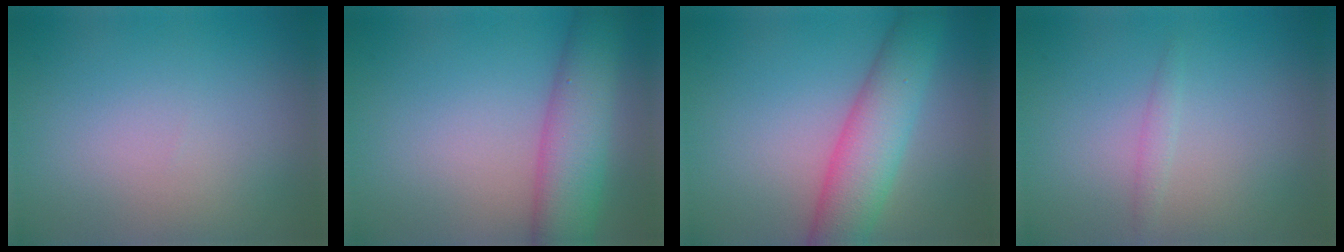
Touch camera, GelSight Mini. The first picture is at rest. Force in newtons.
{"total": 6.4, "press": 6.4, "slide": 0.3}
{"total": 6.3, "press": 6.3, "slide": 0.3}
{"total": 0.9, "press": 0.9, "slide": 0.1}